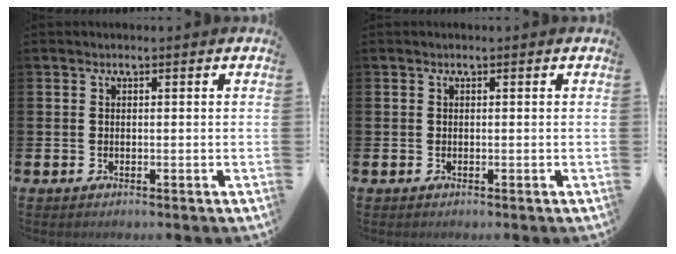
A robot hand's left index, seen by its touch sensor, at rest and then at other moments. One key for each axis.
{"total": 0.0}